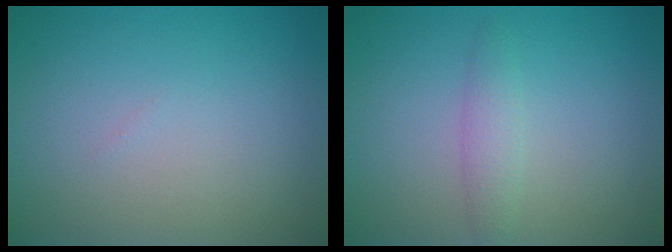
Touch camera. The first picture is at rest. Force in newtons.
{"total": 1.8, "press": 1.8, "slide": 0.1}